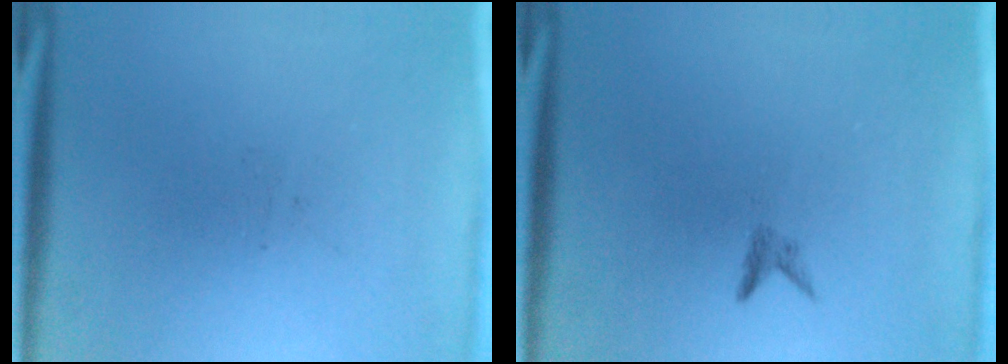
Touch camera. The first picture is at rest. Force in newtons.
{"total": 0.8}